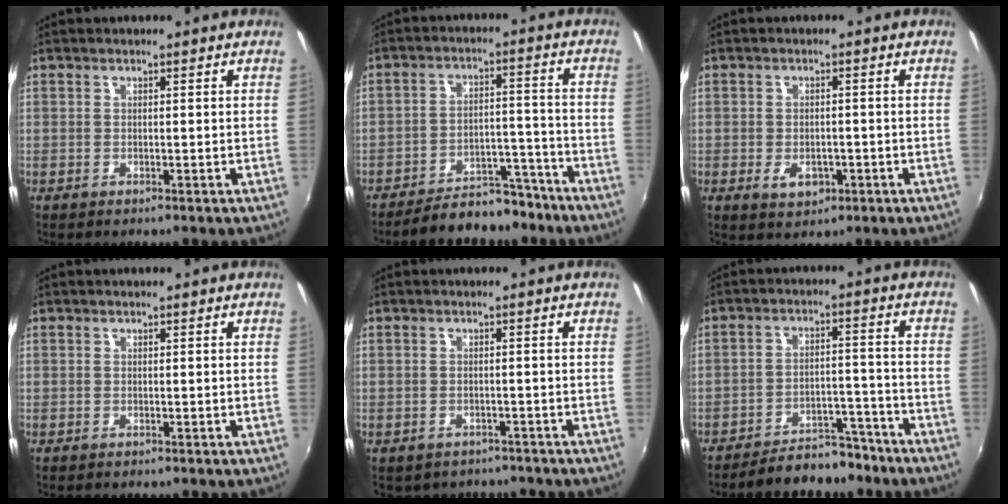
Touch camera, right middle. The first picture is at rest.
{"total": 12.5, "force": [-10.9, 4.4, 4.2], "torque": [-0.086, 0.018, -0.145]}
{"total": 4.2, "force": [-1.6, 2.9, 2.6], "torque": [-0.054, -0.010, -0.021]}
{"total": 0.0}
{"total": 7.0, "force": [-5.8, 3.1, 2.3], "torque": [-0.055, -0.032, -0.072]}
{"total": 10.4, "force": [-9.0, 3.9, 3.4], "torque": [-0.075, 0.016, -0.119]}